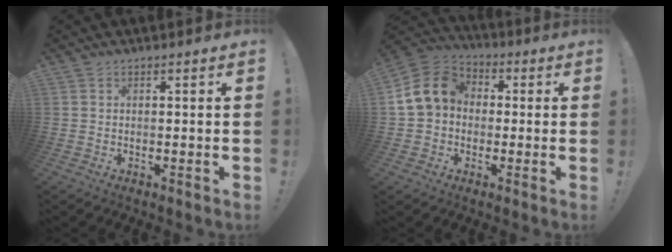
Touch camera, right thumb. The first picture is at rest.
{"total": 12.9, "force": [1.6, 10.5, 7.4], "torque": [-0.142, 0.020, 0.036]}